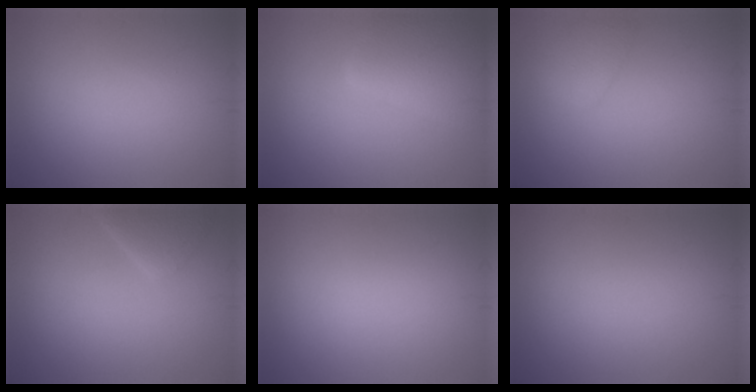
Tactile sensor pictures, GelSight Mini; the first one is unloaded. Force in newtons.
{"total": 6.0, "press": 6.0, "slide": 0.4}
{"total": 1.8, "press": 1.8, "slide": 0.1}
{"total": 1.6, "press": 1.6, "slide": 0.0}
{"total": 0.0}
{"total": 0.0}